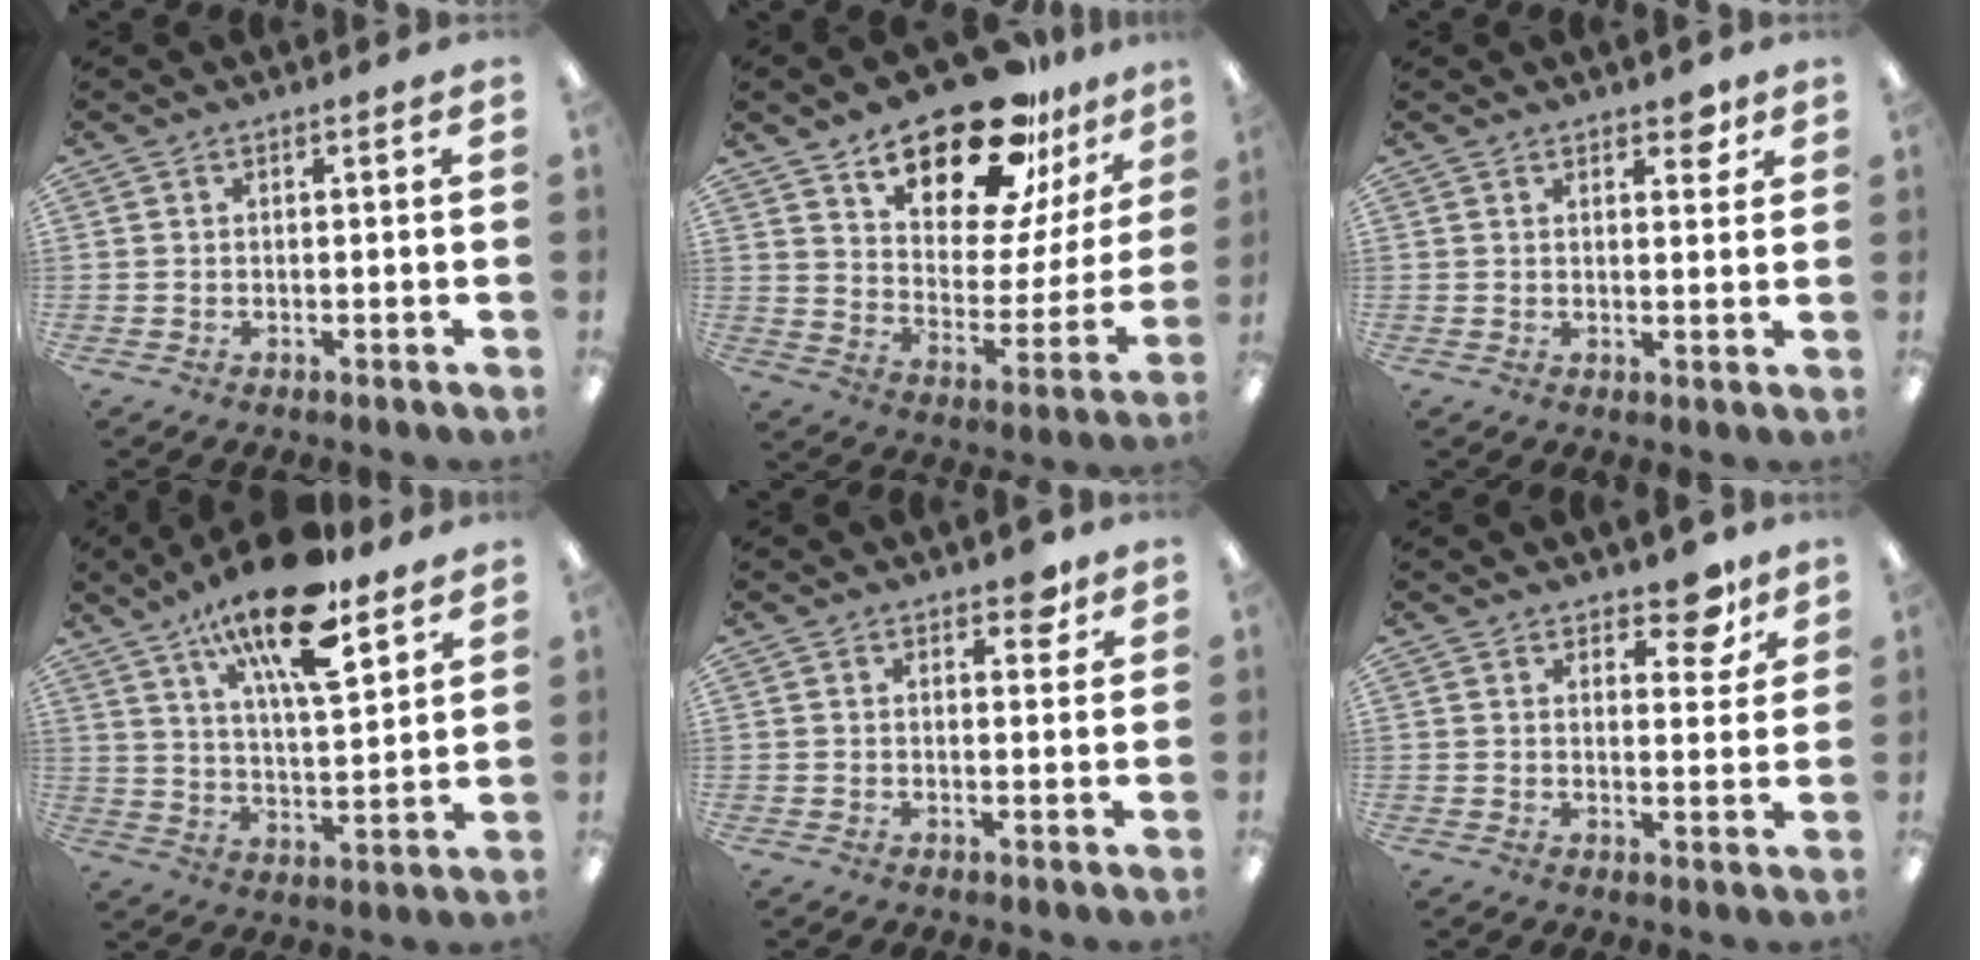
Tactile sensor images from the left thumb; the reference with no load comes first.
{"total": 23.0, "force": [17.4, 8.9, 12.0], "torque": [-0.188, -0.115, 0.298]}
{"total": 3.7, "force": [2.7, 1.7, 1.8], "torque": [-0.010, -0.011, 0.043]}
{"total": 19.0, "force": [12.9, 6.0, 12.6], "torque": [-0.217, -0.067, 0.214]}
{"total": 3.8, "force": [2.8, 1.8, 1.9], "torque": [-0.011, -0.012, 0.045]}
{"total": 7.5, "force": [5.7, 3.3, 3.6], "torque": [-0.030, -0.036, 0.095]}